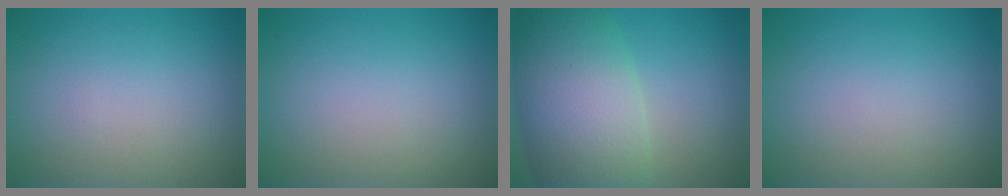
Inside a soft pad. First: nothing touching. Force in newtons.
{"total": 0.0}
{"total": 10.7, "press": 10.7, "slide": 0.6}
{"total": 0.0}